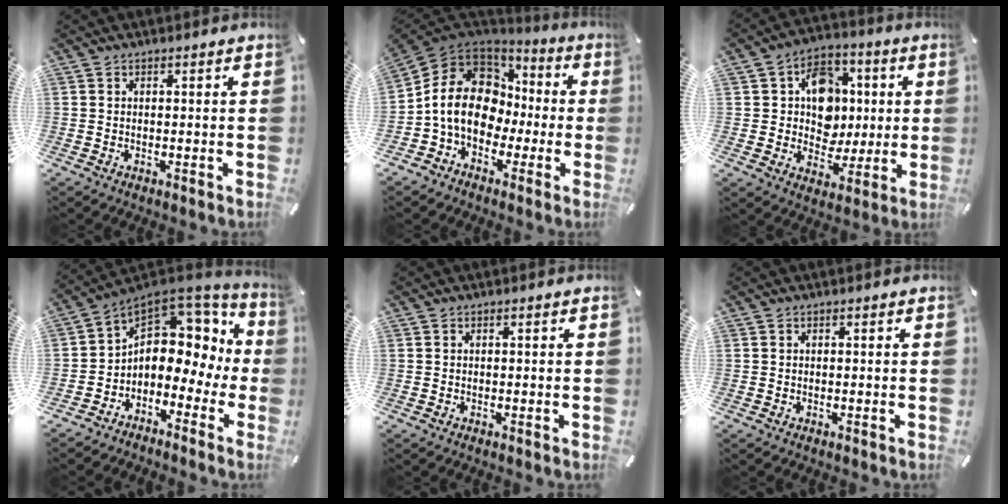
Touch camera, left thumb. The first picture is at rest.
{"total": 14.9, "force": [-1.9, 12.4, 8.0], "torque": [-0.170, 0.018, -0.032]}
{"total": 12.4, "force": [1.2, 10.8, 5.8], "torque": [-0.082, 0.005, 0.029]}
{"total": 7.9, "force": [1.3, 6.5, 4.2], "torque": [-0.068, -0.027, 0.025]}
{"total": 0.0}
{"total": 0.0}